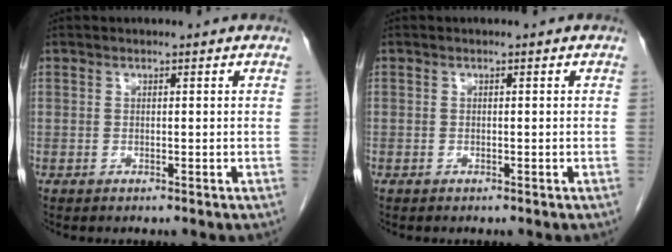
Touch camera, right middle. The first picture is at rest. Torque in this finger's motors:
{"motor_torque": [1.33, -0.81, 0.11, -0.04]}